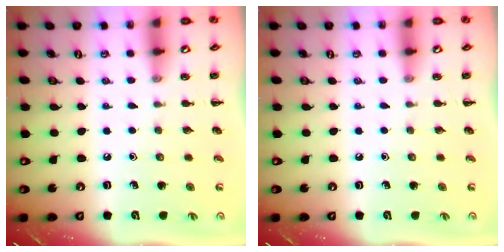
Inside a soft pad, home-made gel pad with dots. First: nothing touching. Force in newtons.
{"total": 0.0}